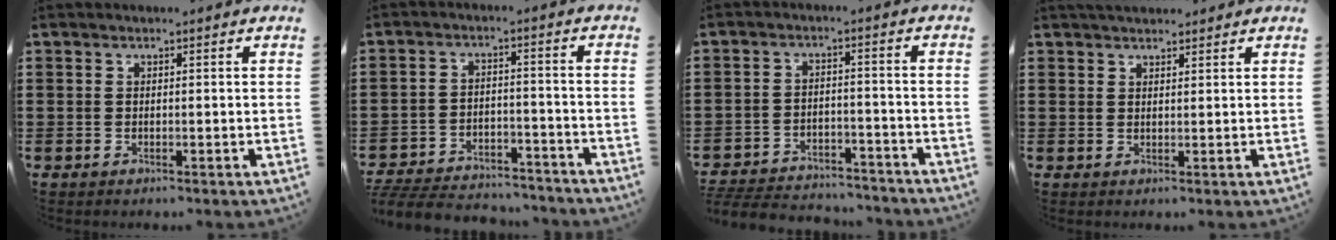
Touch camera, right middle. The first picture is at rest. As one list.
[{"total": 6.5, "force": [-6.4, 1.2, 0.9], "torque": [-0.027, 0.005, -0.129]}, {"total": 4.9, "force": [-4.8, 0.9, 0.3], "torque": [-0.013, 0.004, -0.101]}, {"total": 2.2, "force": [2.1, 0.7, 0.1], "torque": [-0.008, 0.002, 0.041]}]